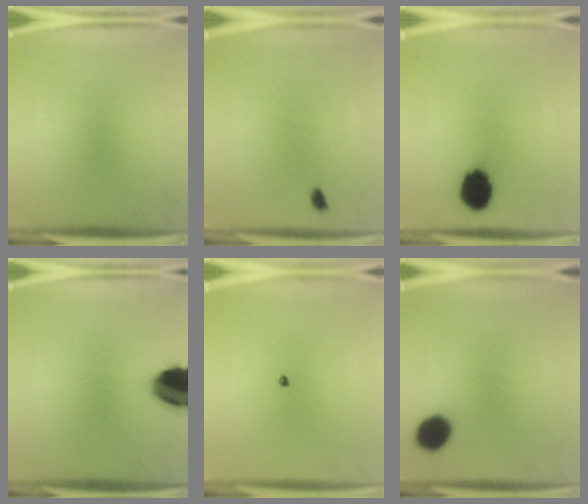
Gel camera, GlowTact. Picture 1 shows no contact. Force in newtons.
{"total": 0.7}
{"total": 9.6}
{"total": 14.1}
{"total": 0.6}
{"total": 7.8}